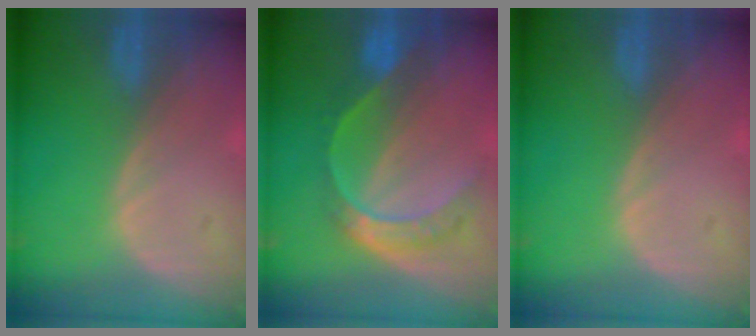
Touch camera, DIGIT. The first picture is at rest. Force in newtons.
{"total": 7.7, "press": 6.4, "slide": 4.4}
{"total": 0.0}